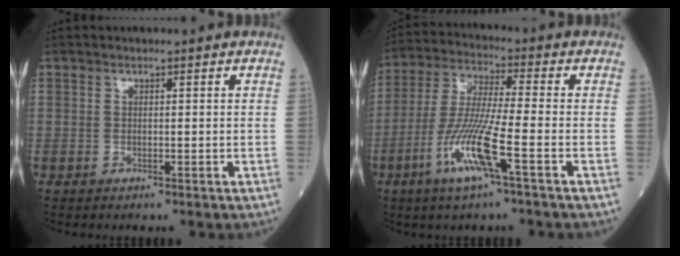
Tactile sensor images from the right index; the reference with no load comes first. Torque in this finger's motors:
{"motor_torque": [0.35, -0.22, 0.21, 0.21]}